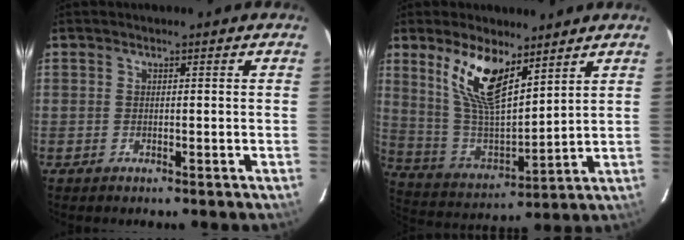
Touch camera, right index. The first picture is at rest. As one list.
[{"total": 14.0, "force": [8.4, 5.1, 9.9], "torque": [-0.199, 0.002, 0.177]}]